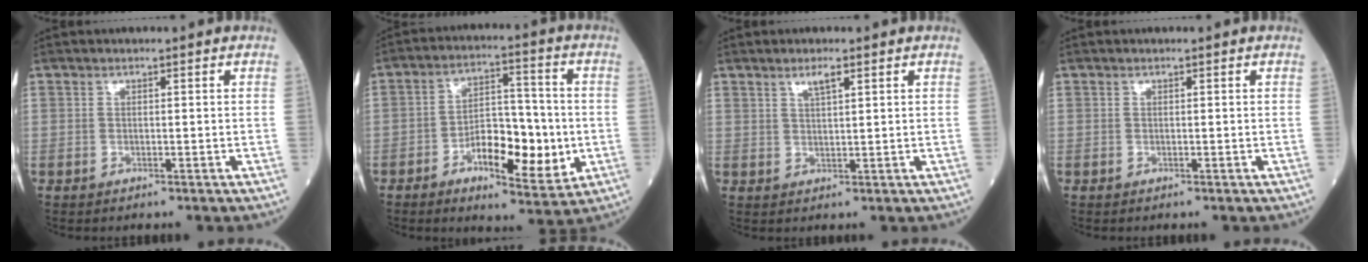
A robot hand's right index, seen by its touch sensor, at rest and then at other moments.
{"total": 12.0, "force": [-3.3, 4.6, 10.6], "torque": [-0.172, 0.007, -0.053]}
{"total": 2.3, "force": [1.5, 0.3, 1.8], "torque": [-0.036, 0.002, 0.029]}
{"total": 0.0}